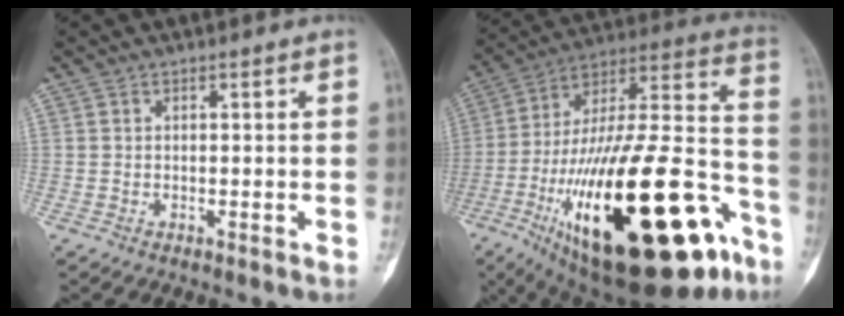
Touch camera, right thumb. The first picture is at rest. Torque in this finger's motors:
{"motor_torque": [3.11, 1.90, 2.69, -0.08, 1.06]}